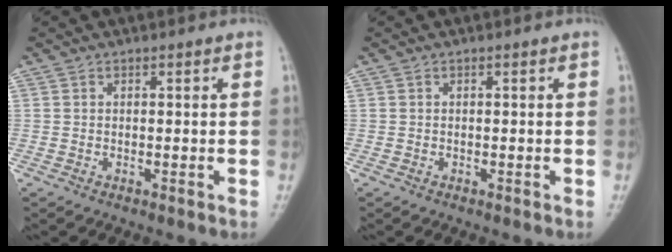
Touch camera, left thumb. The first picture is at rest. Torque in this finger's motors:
{"motor_torque": [0.08, 0.19, -0.07, 0.05, 0.03]}